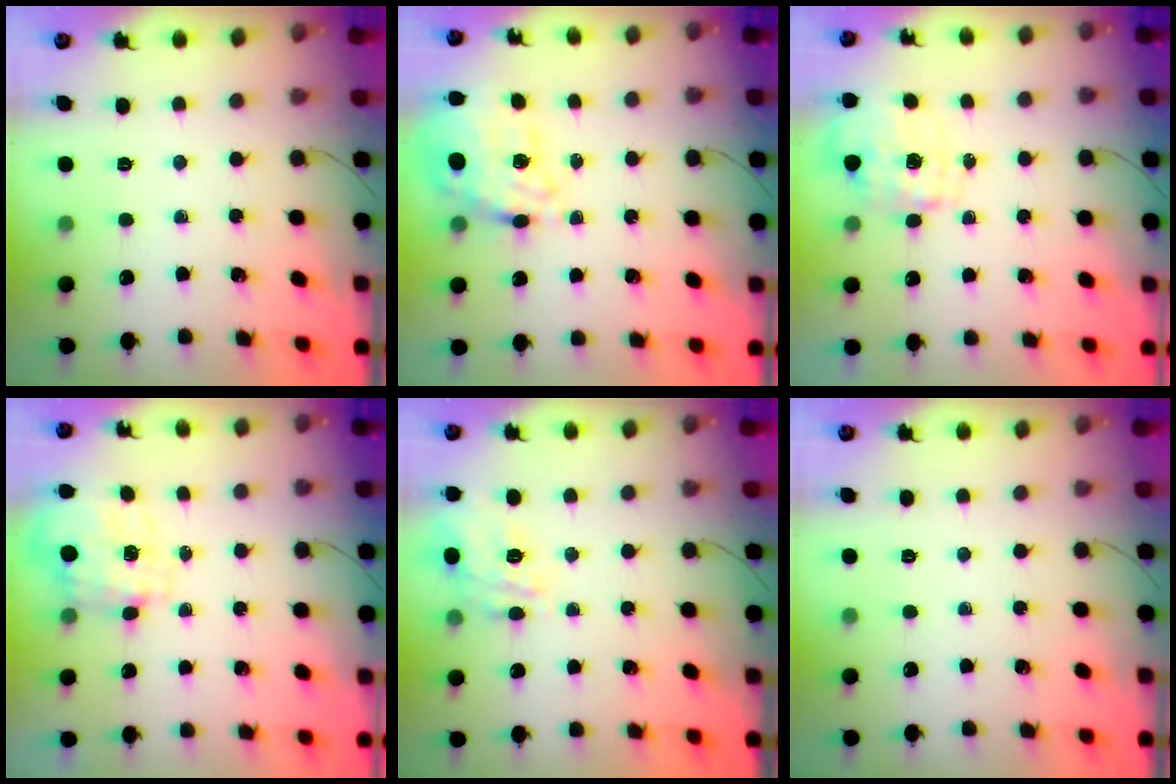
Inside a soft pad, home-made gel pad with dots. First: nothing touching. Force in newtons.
{"total": 13.2, "press": 12.5, "slide": 4.5}
{"total": 1.5, "press": 1.5, "slide": 0.5}
{"total": 3.4, "press": 3.2, "slide": 1.0}
{"total": 13.3, "press": 13.3, "slide": 1.0}
{"total": 0.0}